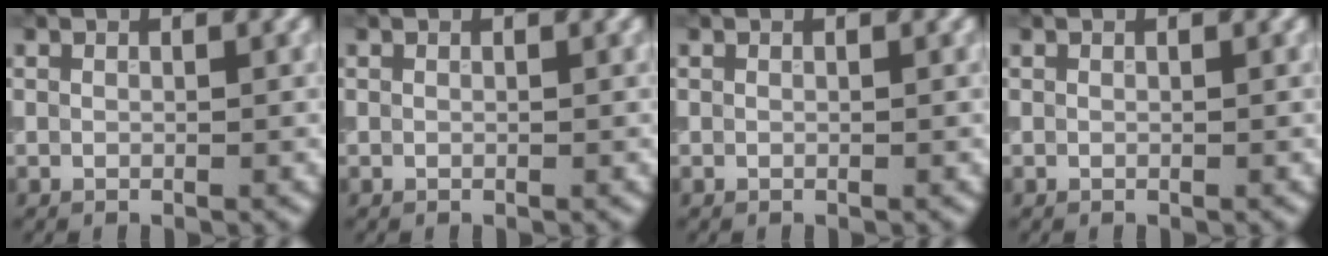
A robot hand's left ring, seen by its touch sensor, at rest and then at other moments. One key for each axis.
{"total": 0.0}
{"total": 0.0}
{"total": 0.0}